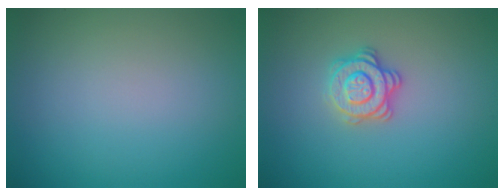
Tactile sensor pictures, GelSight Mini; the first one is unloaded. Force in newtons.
{"total": 2.8, "press": 2.6, "slide": 1.0}